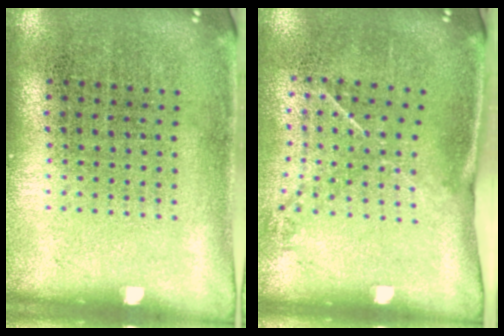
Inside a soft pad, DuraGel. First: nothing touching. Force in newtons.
{"total": 1.5, "press": 1.0, "slide": 1.1}